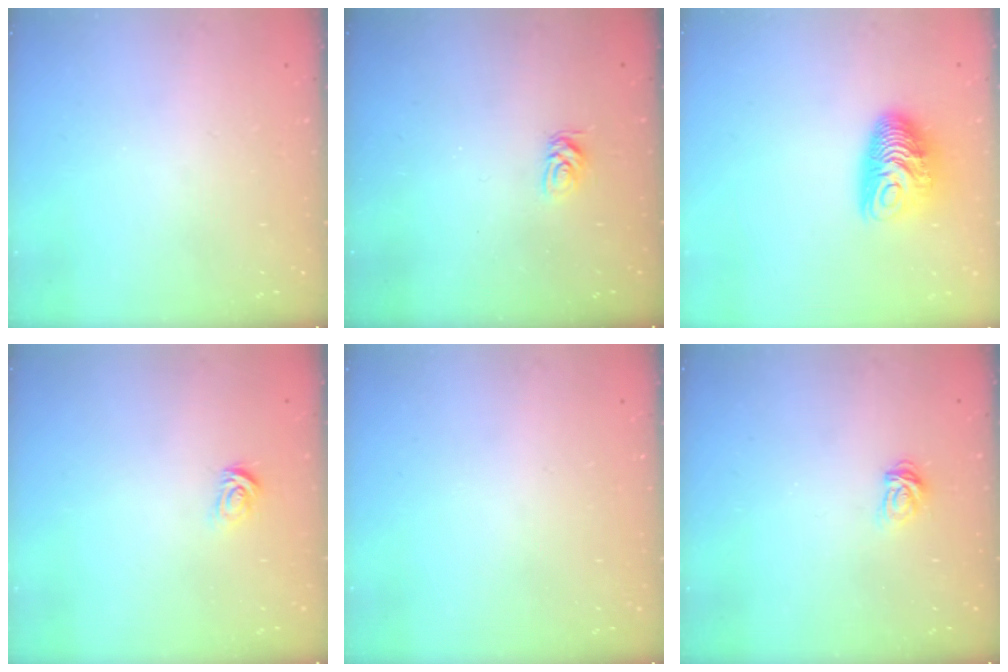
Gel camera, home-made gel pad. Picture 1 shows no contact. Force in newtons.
{"total": 3.4, "press": 3.4, "slide": 0.5}
{"total": 10.3, "press": 10.3, "slide": 0.5}
{"total": 2.8, "press": 2.8, "slide": 0.4}
{"total": 0.0}
{"total": 5.2, "press": 5.2, "slide": 0.6}